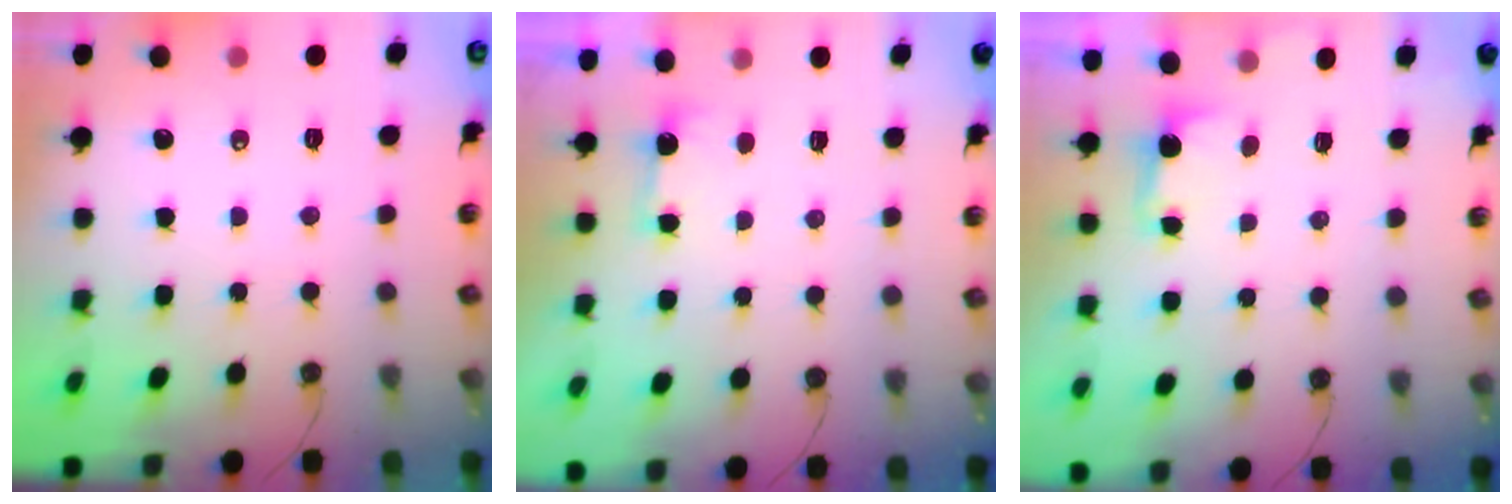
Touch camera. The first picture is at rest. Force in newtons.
{"total": 1.6, "press": 1.4, "slide": 0.9}
{"total": 1.4, "press": 1.1, "slide": 0.9}